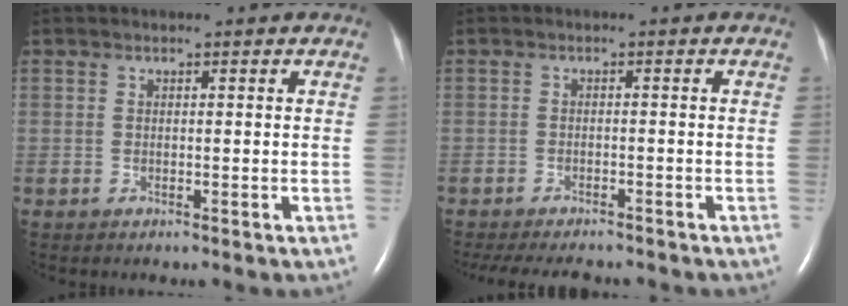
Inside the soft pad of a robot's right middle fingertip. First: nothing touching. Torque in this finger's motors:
{"motor_torque": [0.05, -0.08, 0.05, 0.03]}